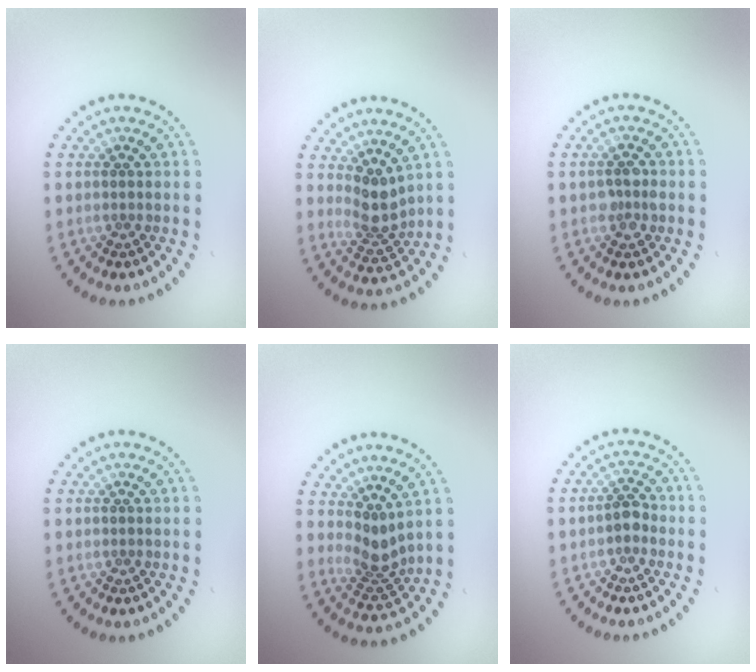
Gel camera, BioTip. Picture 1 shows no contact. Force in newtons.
{"total": 2.9, "press": 2.3, "slide": 1.8}
{"total": 1.4, "press": 1.4, "slide": 0.2}
{"total": 0.0}
{"total": 2.6, "press": 1.8, "slide": 1.9}
{"total": 1.3, "press": 1.2, "slide": 0.5}